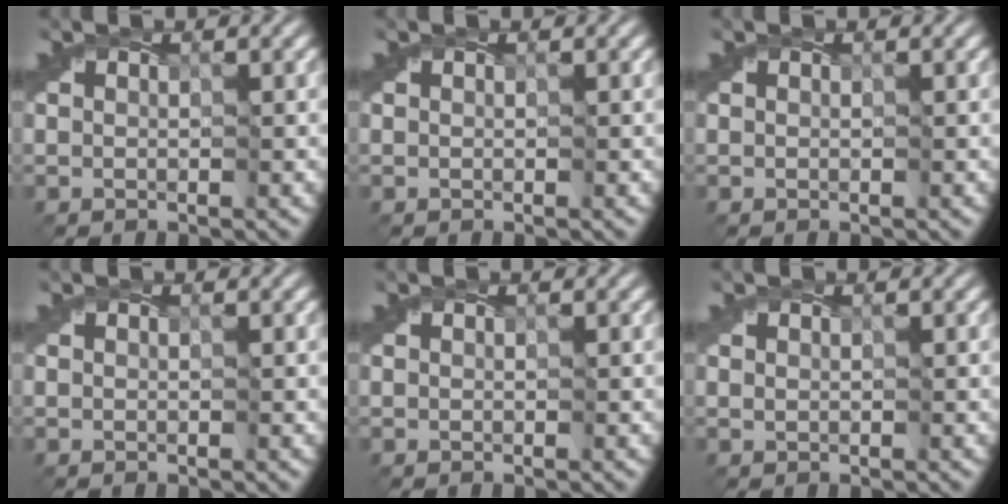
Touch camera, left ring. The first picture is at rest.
{"total": 0.0}
{"total": 0.0}
{"total": 0.0}
{"total": 0.0}
{"total": 0.0}